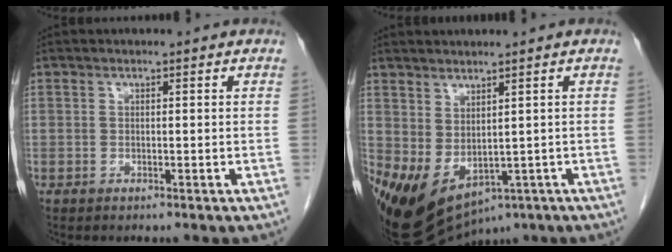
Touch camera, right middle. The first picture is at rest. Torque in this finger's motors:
{"motor_torque": [0.70, -0.72, 1.06, 0.21]}